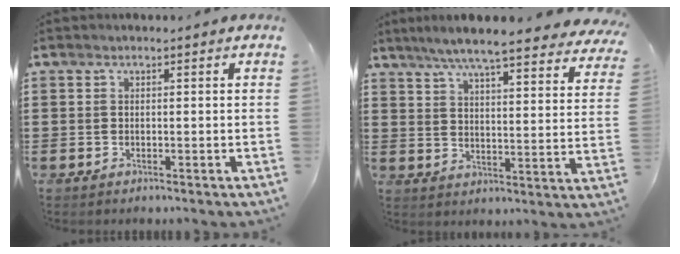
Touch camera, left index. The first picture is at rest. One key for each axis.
{"total": 7.2, "fx": 6.3, "fy": -0.4, "fz": 3.5, "tx": -0.092, "ty": -0.034, "tz": 0.107}